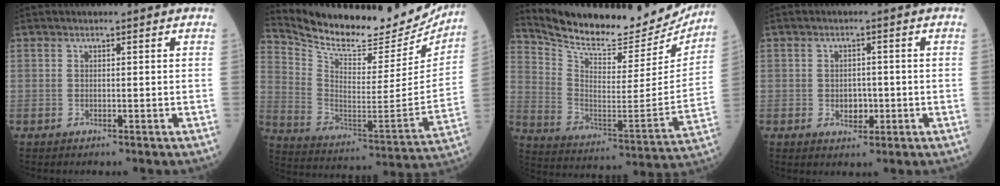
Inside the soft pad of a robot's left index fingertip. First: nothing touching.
{"total": 24.5, "force": [22.6, 5.7, 7.5], "torque": [-0.139, -0.061, 0.323]}
{"total": 23.9, "force": [22.3, 5.2, 6.9], "torque": [-0.126, -0.061, 0.317]}
{"total": 2.7, "force": [-0.6, 1.9, 1.7], "torque": [-0.023, 0.004, -0.007]}